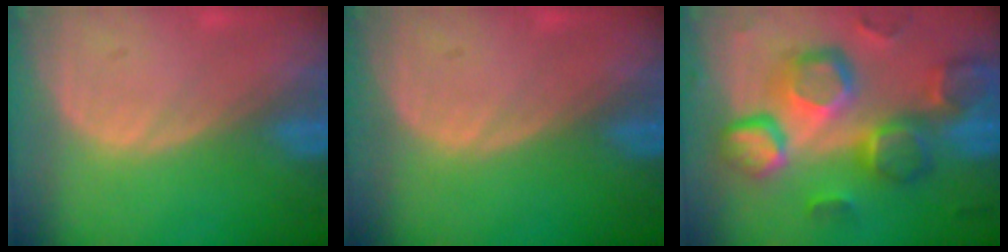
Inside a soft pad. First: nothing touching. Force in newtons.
{"total": 0.0}
{"total": 12.9, "press": 11.3, "slide": 6.3}